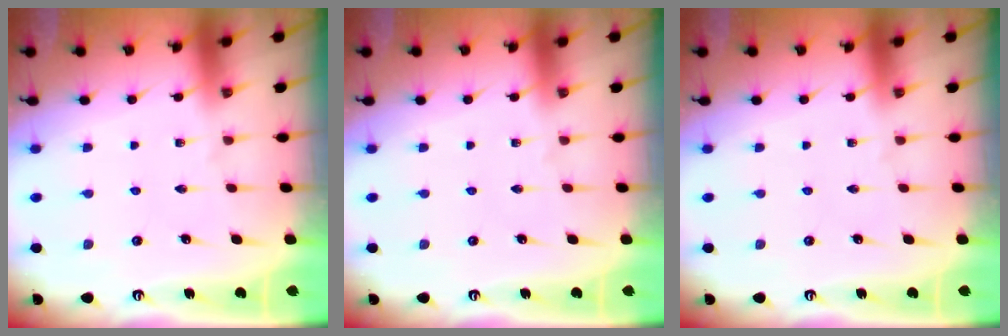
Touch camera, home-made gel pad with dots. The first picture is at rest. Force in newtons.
{"total": 0.0}
{"total": 0.0}